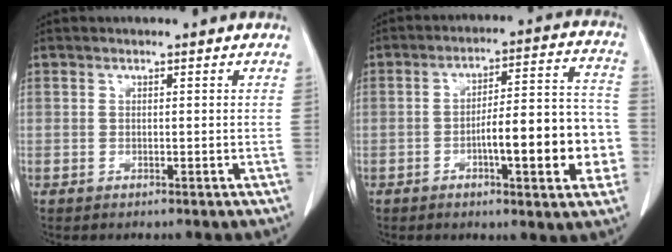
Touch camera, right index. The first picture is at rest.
{"total": 14.3, "force": [-3.8, 3.0, 13.4], "torque": [-0.185, 0.028, -0.051]}